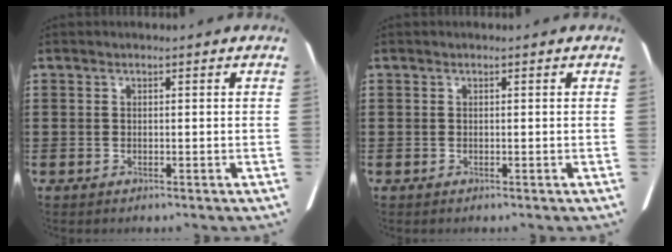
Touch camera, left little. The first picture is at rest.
{"total": 0.0}